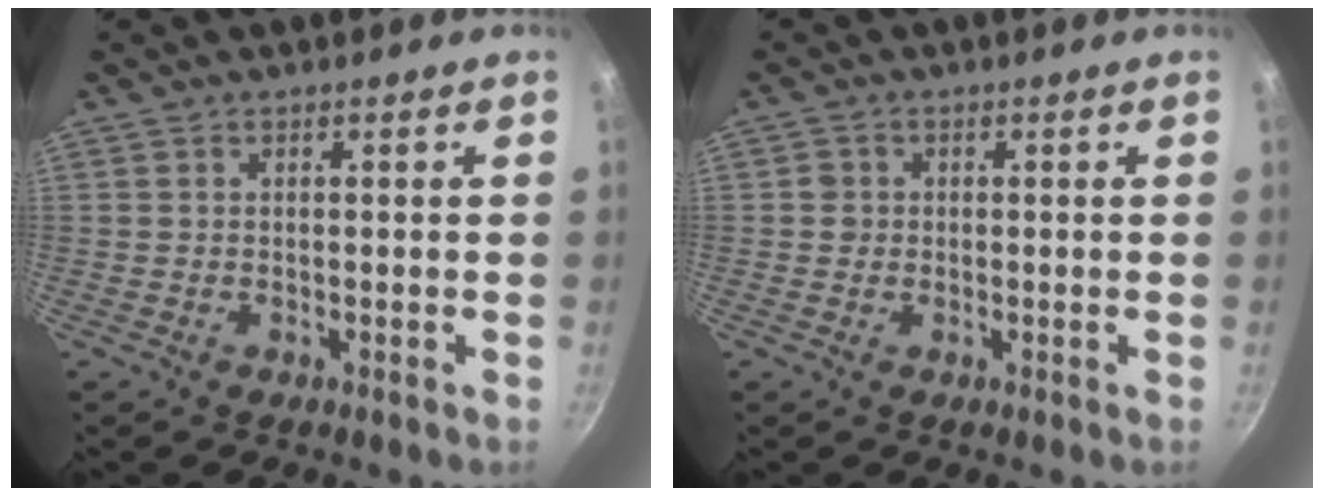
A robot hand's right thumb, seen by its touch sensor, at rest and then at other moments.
{"total": 1.9, "force": [0.0, 1.8, 0.5], "torque": [0.000, 0.007, -0.002]}